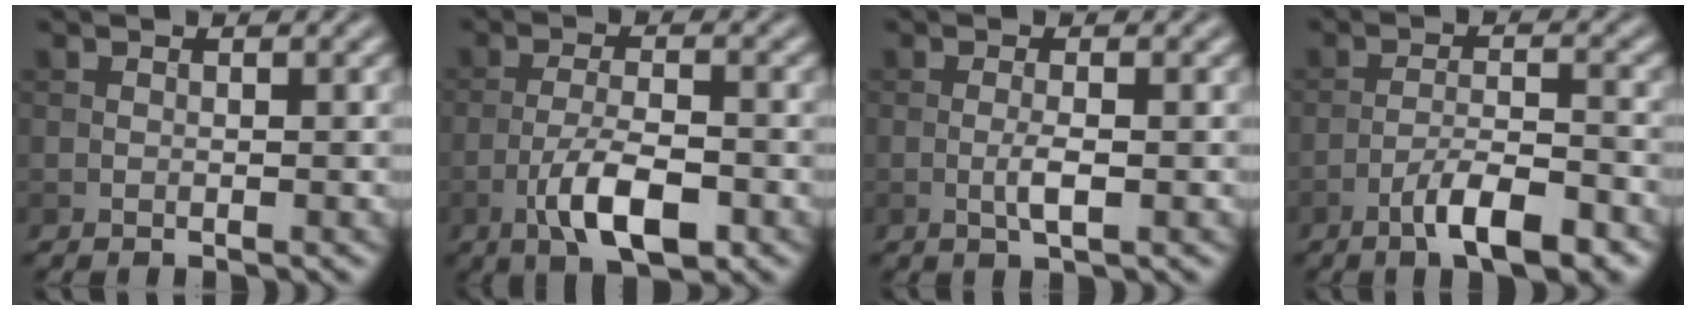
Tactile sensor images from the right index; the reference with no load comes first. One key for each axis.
{"total": 5.8, "fx": -2.7, "fy": 1.9, "fz": 4.7, "tx": -0.090, "ty": 0.001, "tz": -0.051}
{"total": 1.9, "fx": -0.4, "fy": 0.4, "fz": 1.8, "tx": -0.038, "ty": -0.002, "tz": -0.011}
{"total": 5.9, "fx": -3.7, "fy": 1.4, "fz": 4.4, "tx": -0.075, "ty": 0.005, "tz": -0.062}